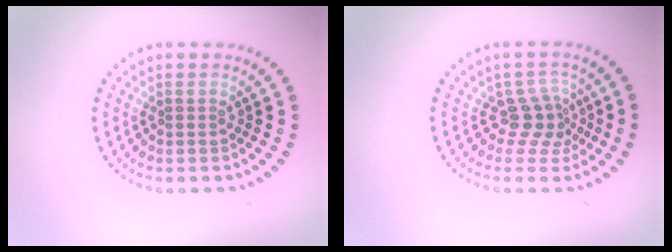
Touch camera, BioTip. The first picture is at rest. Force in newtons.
{"total": 2.5, "press": 1.9, "slide": 1.7}